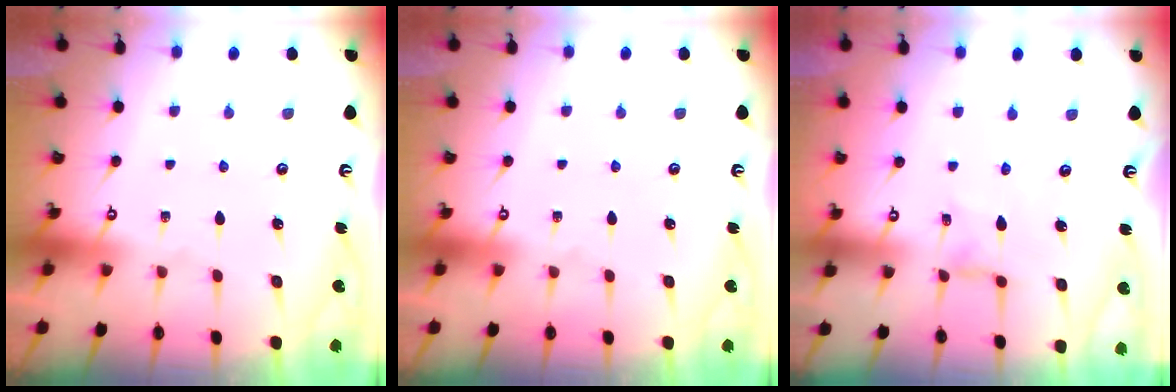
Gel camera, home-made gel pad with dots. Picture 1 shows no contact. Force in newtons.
{"total": 0.0}
{"total": 1.2, "press": 1.1, "slide": 0.3}